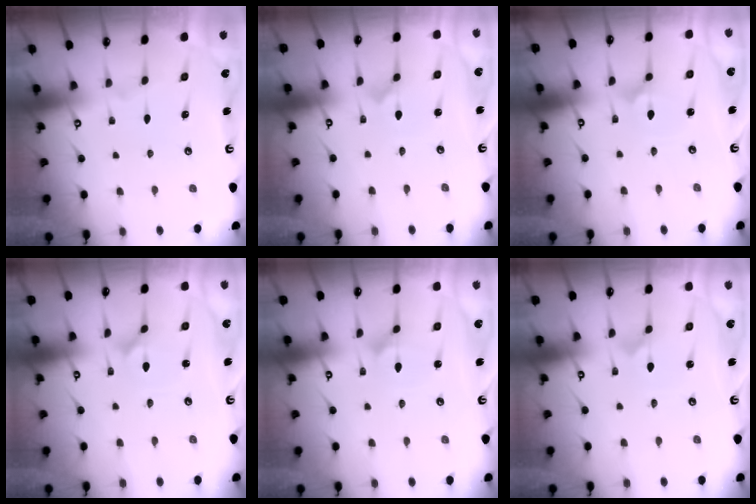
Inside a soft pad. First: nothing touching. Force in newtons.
{"total": 0.0}
{"total": 2.0, "press": 2.0, "slide": 0.1}
{"total": 1.3, "press": 1.3, "slide": 0.1}
{"total": 2.0, "press": 2.0, "slide": 0.0}
{"total": 0.0}